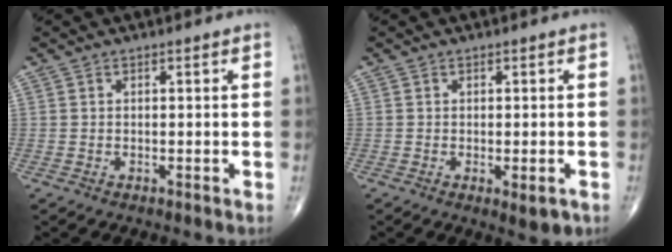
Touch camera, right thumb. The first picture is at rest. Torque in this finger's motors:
{"motor_torque": [-0.23, -0.15, 0.08, -0.01, -0.01]}